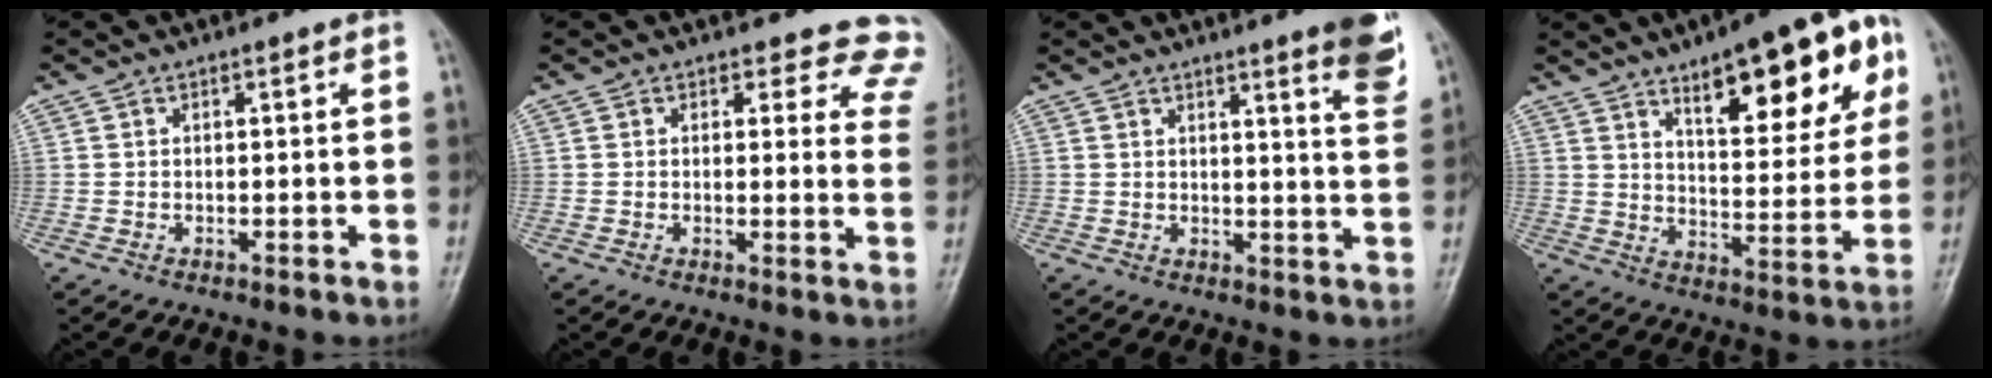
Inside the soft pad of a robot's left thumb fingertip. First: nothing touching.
{"total": 10.7, "force": [9.9, 4.1, 0.7], "torque": [0.058, -0.070, 0.065]}
{"total": 7.9, "force": [5.0, 0.7, 6.1], "torque": [-0.066, -0.032, 0.058]}
{"total": 20.3, "force": [9.6, 7.4, 16.3], "torque": [-0.177, -0.028, 0.139]}